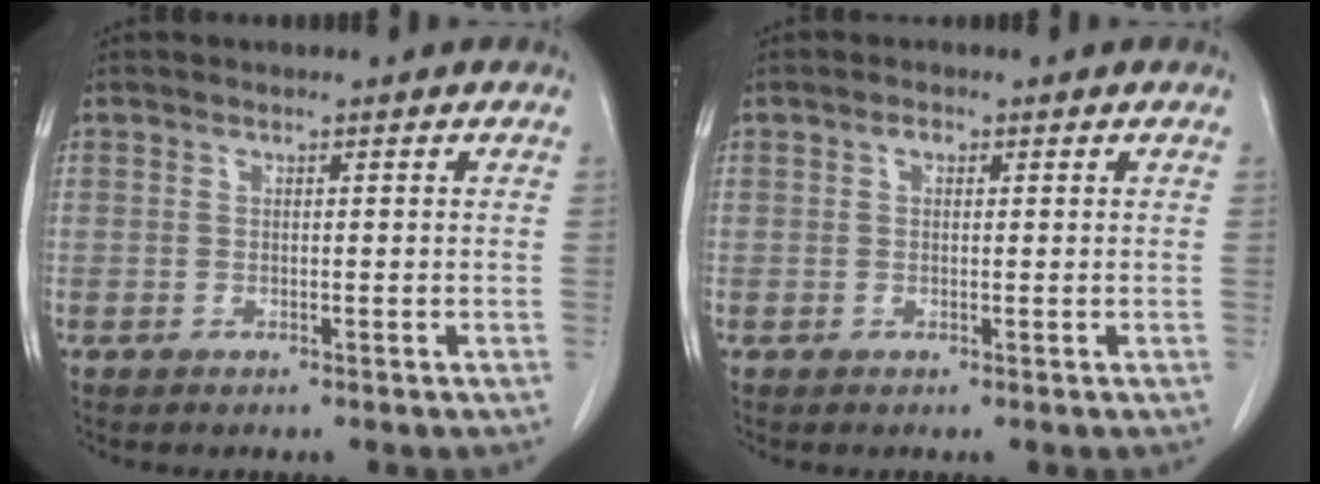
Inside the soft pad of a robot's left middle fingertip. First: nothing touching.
{"total": 1.0, "force": [0.4, 0.6, 0.7], "torque": [-0.012, 0.003, 0.006]}